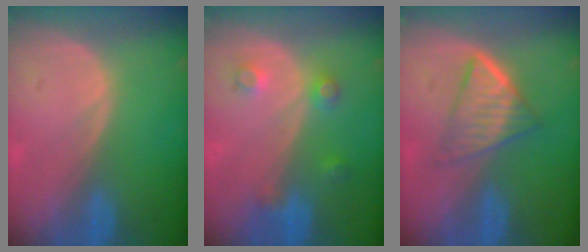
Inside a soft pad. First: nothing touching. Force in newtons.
{"total": 3.7, "press": 3.4, "slide": 1.4}
{"total": 6.3, "press": 5.4, "slide": 3.1}